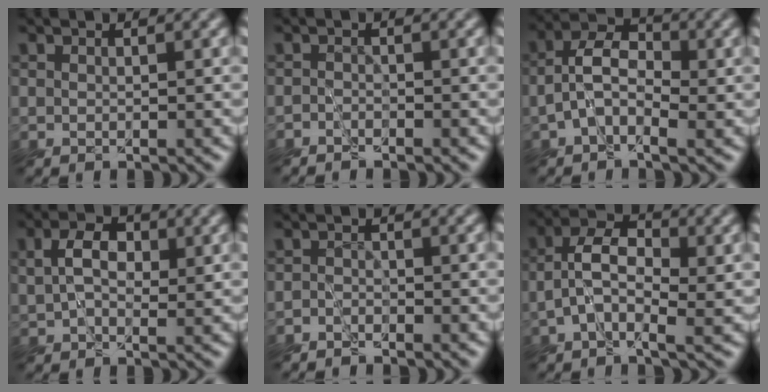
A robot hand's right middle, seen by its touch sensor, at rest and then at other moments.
{"total": 1.0, "force": [-0.9, 0.5, 0.2], "torque": [0.003, 0.000, -0.022]}
{"total": 5.1, "force": [-0.7, 3.2, 3.9], "torque": [-0.077, 0.009, -0.027]}
{"total": 3.9, "force": [0.5, 2.6, 2.9], "torque": [-0.059, 0.004, 0.001]}
{"total": 1.5, "force": [-1.5, 0.5, 0.1], "torque": [0.006, -0.004, -0.034]}
{"total": 5.4, "force": [-0.5, 3.1, 4.4], "torque": [-0.083, 0.007, -0.025]}